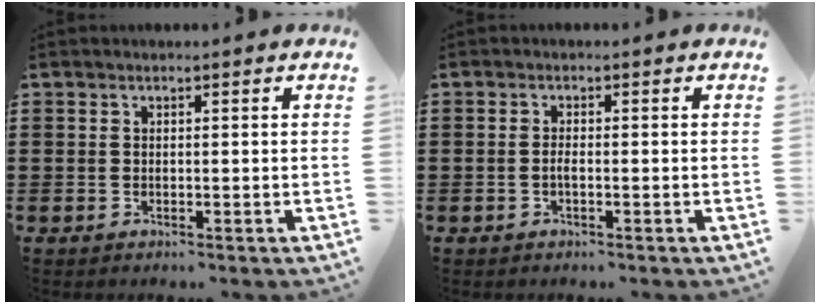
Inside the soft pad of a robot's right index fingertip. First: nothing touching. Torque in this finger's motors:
{"motor_torque": [2.14, 0.00, 0.15, 0.05]}